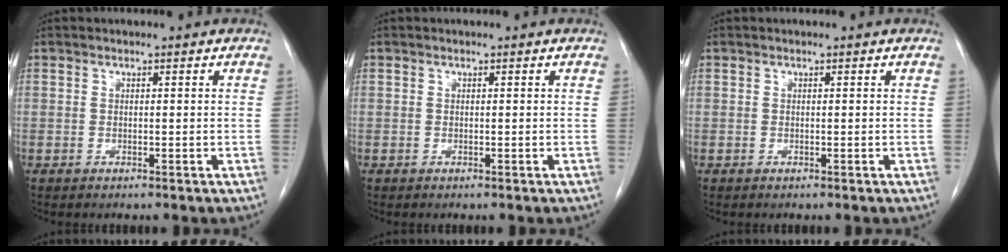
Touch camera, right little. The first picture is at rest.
{"total": 0.0}
{"total": 0.0}